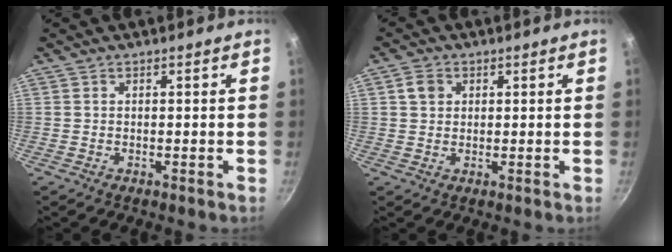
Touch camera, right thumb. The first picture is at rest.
{"total": 3.2, "force": [1.0, 2.7, 1.4], "torque": [-0.012, 0.003, 0.016]}